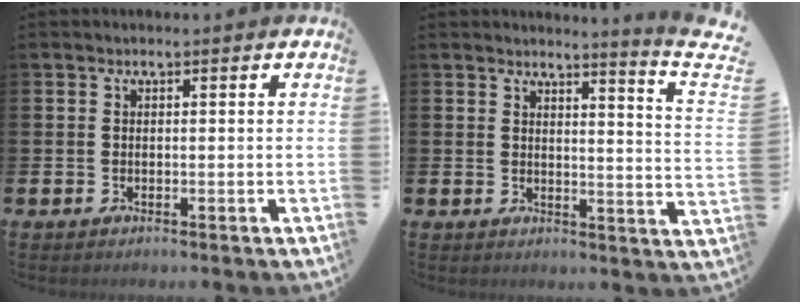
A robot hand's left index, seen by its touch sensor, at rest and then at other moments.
{"total": 2.7, "force": [2.4, -0.9, 0.8], "torque": [-0.008, -0.043, 0.028]}